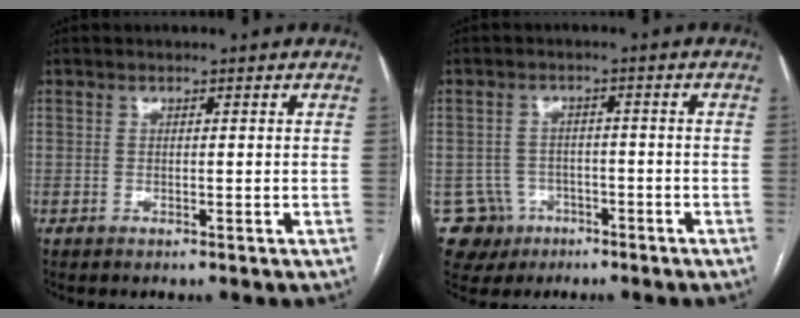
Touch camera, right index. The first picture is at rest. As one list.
[{"total": 6.3, "force": [-2.9, 5.6, 0.2], "torque": [-0.004, 0.010, -0.039]}]